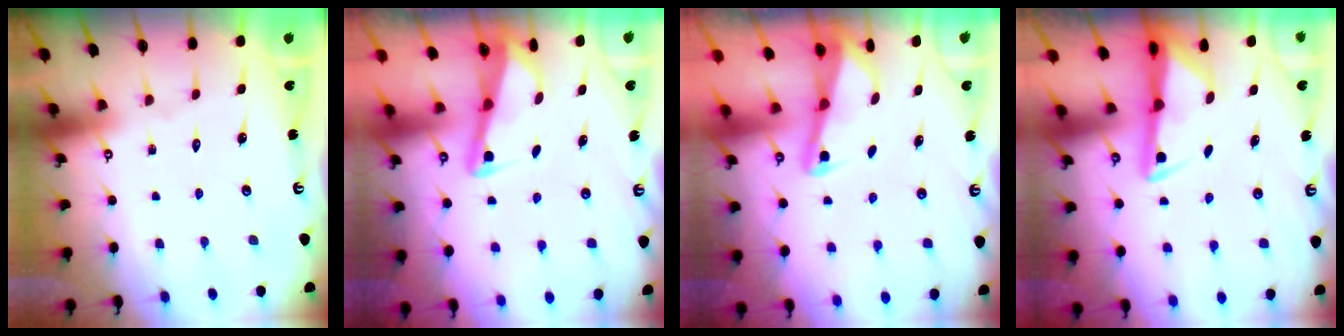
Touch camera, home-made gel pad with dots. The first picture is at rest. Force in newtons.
{"total": 3.0, "press": 3.0, "slide": 0.3}
{"total": 2.0, "press": 2.0, "slide": 0.4}
{"total": 2.7, "press": 2.6, "slide": 0.7}